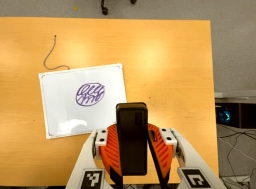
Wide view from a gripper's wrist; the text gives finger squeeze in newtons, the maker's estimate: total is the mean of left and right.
{"total": 7.6, "left": 6.6, "right": 8.6}